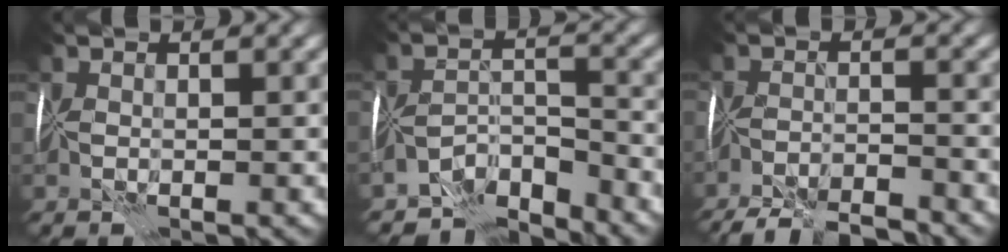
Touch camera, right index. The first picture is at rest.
{"total": 6.1, "force": [-6.1, -0.1, 0.4], "torque": [0.018, -0.013, -0.111]}
{"total": 9.5, "force": [-9.4, 0.2, 1.6], "torque": [-0.008, -0.015, -0.143]}